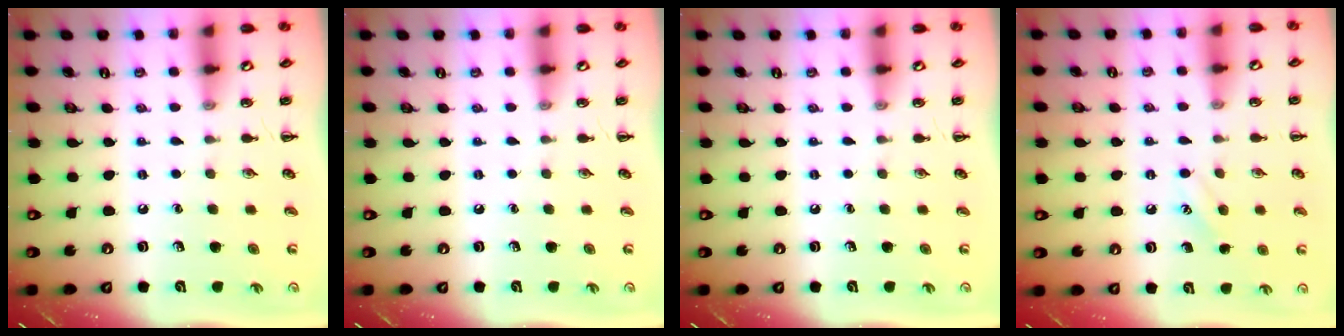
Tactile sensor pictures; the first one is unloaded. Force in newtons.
{"total": 0.0}
{"total": 0.0}
{"total": 6.5, "press": 6.3, "slide": 1.8}